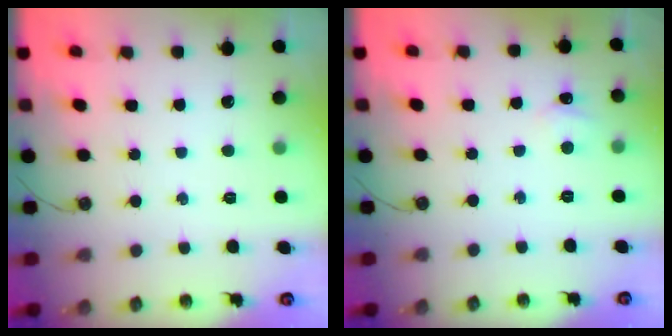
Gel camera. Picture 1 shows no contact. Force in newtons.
{"total": 2.8, "press": 2.8, "slide": 0.3}